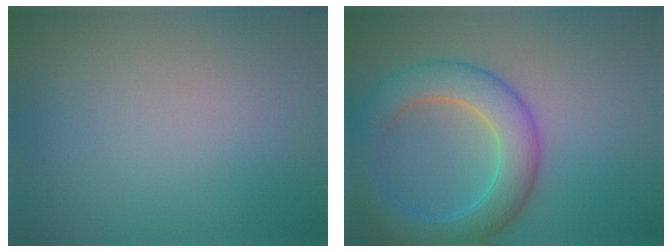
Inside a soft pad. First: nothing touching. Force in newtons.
{"total": 6.7, "press": 6.6, "slide": 0.3}